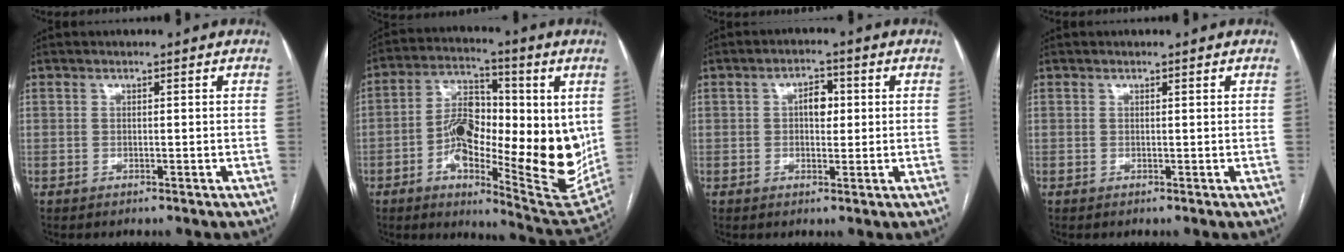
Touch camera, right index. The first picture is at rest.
{"total": 20.7, "force": [-0.9, 7.6, 19.2], "torque": [-0.295, 0.001, -0.012]}
{"total": 3.6, "force": [0.5, 2.1, 2.9], "torque": [-0.046, 0.012, 0.008]}
{"total": 0.0}